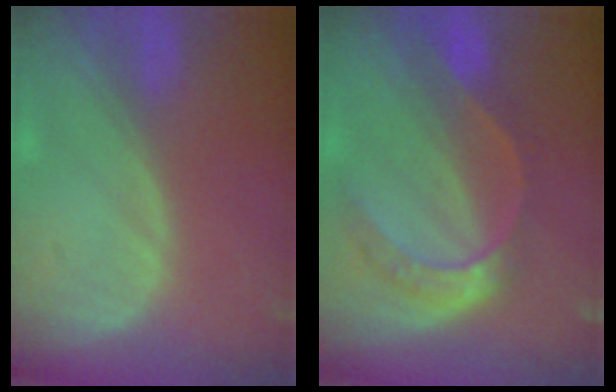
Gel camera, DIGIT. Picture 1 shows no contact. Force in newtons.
{"total": 7.7, "press": 6.4, "slide": 4.4}